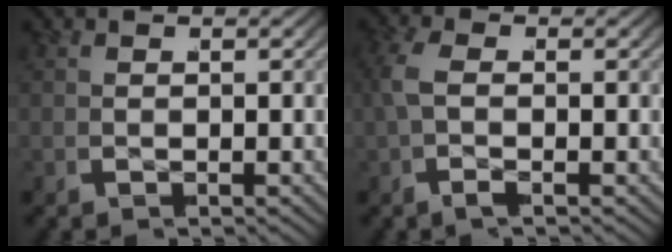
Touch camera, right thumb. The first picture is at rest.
{"total": 2.1, "force": [-0.2, 1.1, 1.8], "torque": [-0.057, 0.001, -0.008]}